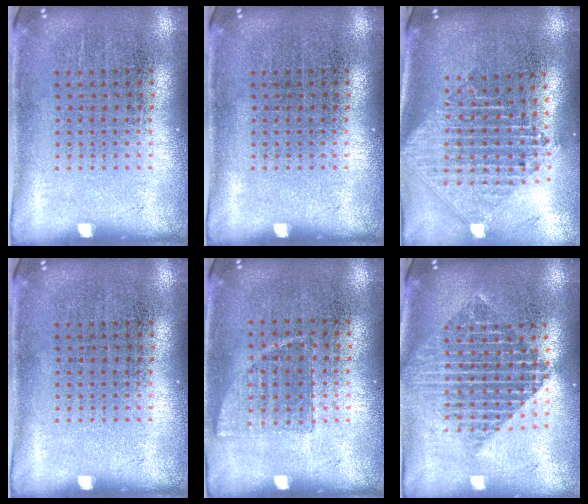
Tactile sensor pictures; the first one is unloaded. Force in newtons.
{"total": 0.0}
{"total": 2.5, "press": 1.9, "slide": 1.5}
{"total": 0.0}
{"total": 0.8, "press": 0.7, "slide": 0.3}
{"total": 2.2, "press": 1.8, "slide": 1.3}